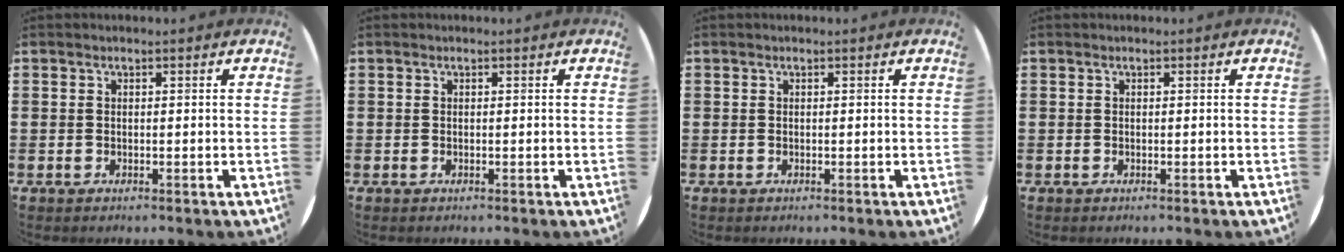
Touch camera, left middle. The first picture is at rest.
{"total": 0.0}
{"total": 0.0}
{"total": 0.0}